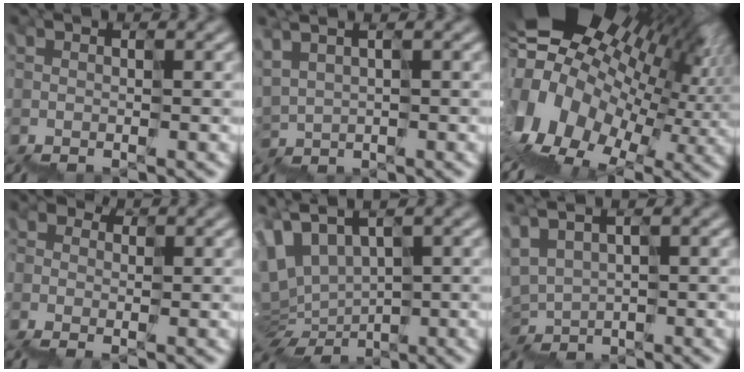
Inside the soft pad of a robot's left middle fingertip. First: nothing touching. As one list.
[{"total": 1.7, "force": [1.7, 0.4, -0.1], "torque": [-0.039, 0.009, 0.043]}, {"total": 16.1, "force": [1.8, 11.4, 11.2], "torque": [-0.210, 0.007, 0.047]}, {"total": 1.1, "force": [-0.8, 0.8, 0.1], "torque": [-0.022, -0.001, -0.012]}, {"total": 4.5, "force": [0.7, 2.8, 3.5], "torque": [-0.110, 0.002, 0.032]}, {"total": 1.8, "force": [1.6, 0.7, -0.2], "torque": [-0.043, 0.010, 0.038]}]